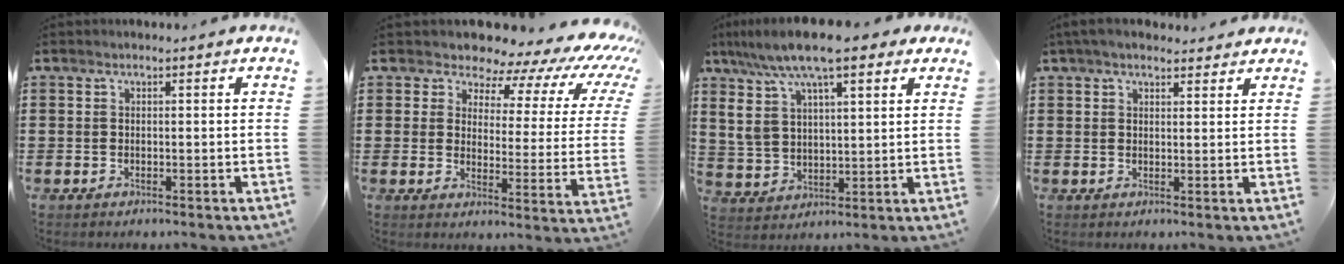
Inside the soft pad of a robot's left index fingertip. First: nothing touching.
{"total": 7.8, "force": [6.9, 2.4, 2.6], "torque": [-0.063, -0.054, 0.115]}
{"total": 11.5, "force": [8.2, 3.3, 7.3], "torque": [-0.161, -0.013, 0.148]}
{"total": 3.3, "force": [3.0, 0.9, 1.3], "torque": [-0.032, 0.001, 0.055]}